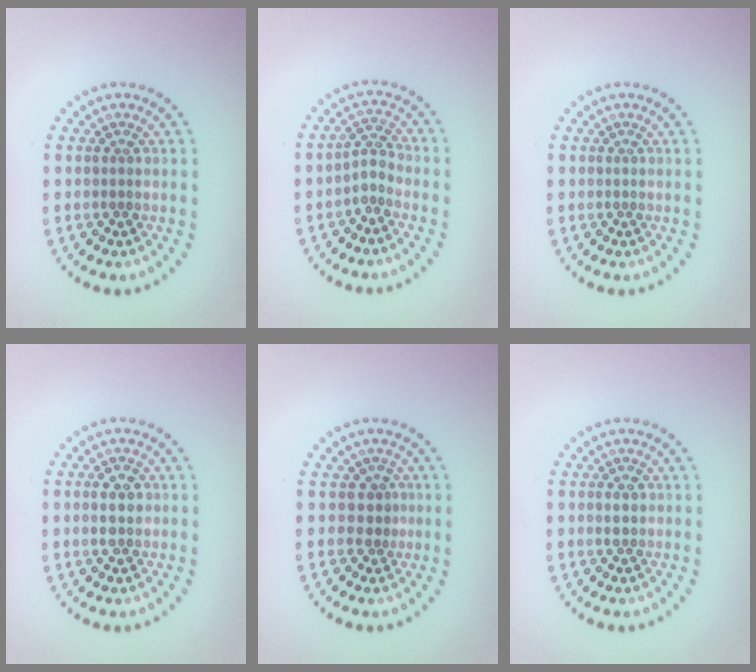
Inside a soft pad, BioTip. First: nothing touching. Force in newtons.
{"total": 1.8, "press": 1.3, "slide": 1.2}
{"total": 0.0}
{"total": 2.0, "press": 2.0, "slide": 0.1}
{"total": 1.8, "press": 1.4, "slide": 1.1}
{"total": 1.1, "press": 1.1, "slide": 0.2}